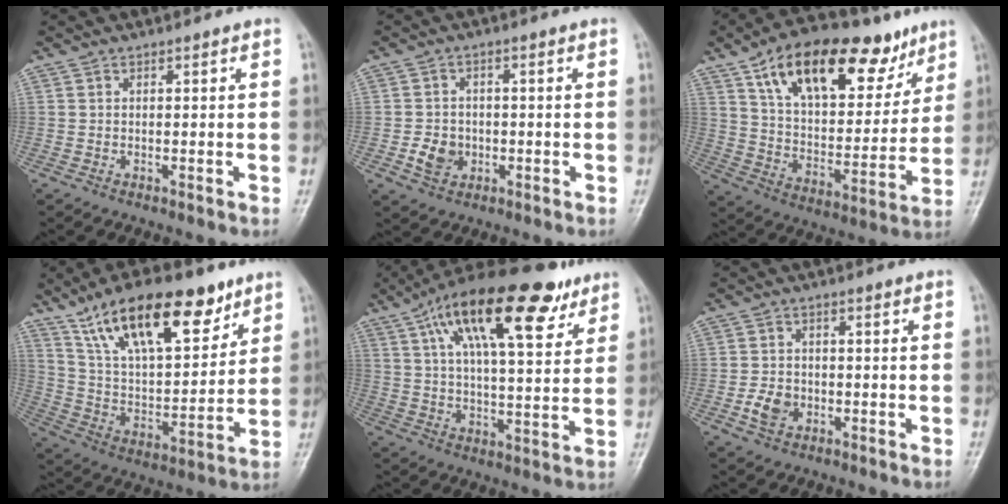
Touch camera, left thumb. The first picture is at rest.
{"total": 4.8, "force": [-1.3, 4.0, 2.4], "torque": [-0.029, 0.007, -0.020]}
{"total": 24.9, "force": [14.1, 12.3, 16.5], "torque": [-0.219, -0.025, 0.236]}
{"total": 22.7, "force": [13.9, 9.5, 15.2], "torque": [-0.218, -0.039, 0.249]}
{"total": 21.5, "force": [11.7, 7.6, 16.3], "torque": [-0.251, -0.016, 0.192]}
{"total": 4.4, "force": [-1.5, 3.3, 2.4], "torque": [-0.036, 0.009, -0.027]}